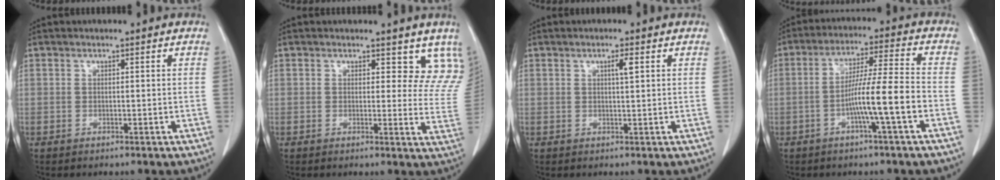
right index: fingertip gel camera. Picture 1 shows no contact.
{"total": 8.0, "force": [6.7, 3.9, 2.1], "torque": [0.017, -0.022, 0.051]}
{"total": 1.7, "force": [0.7, 0.1, 1.6], "torque": [-0.030, 0.000, 0.011]}
{"total": 9.4, "force": [-3.2, -0.8, 8.8], "torque": [-0.160, 0.010, -0.057]}